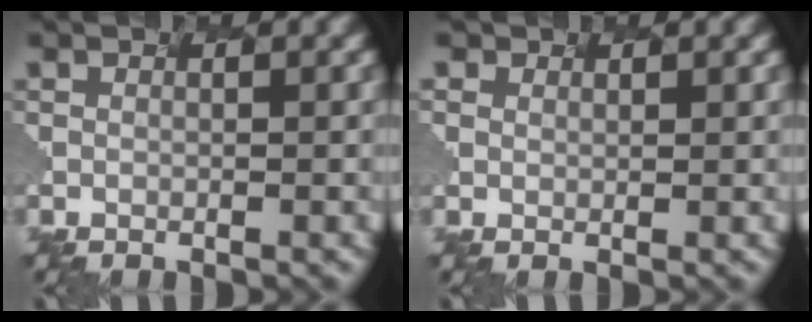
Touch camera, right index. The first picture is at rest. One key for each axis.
{"total": 1.6, "fx": 1.0, "fy": -0.1, "fz": -1.2, "tx": -0.004, "ty": -0.005, "tz": 0.026}